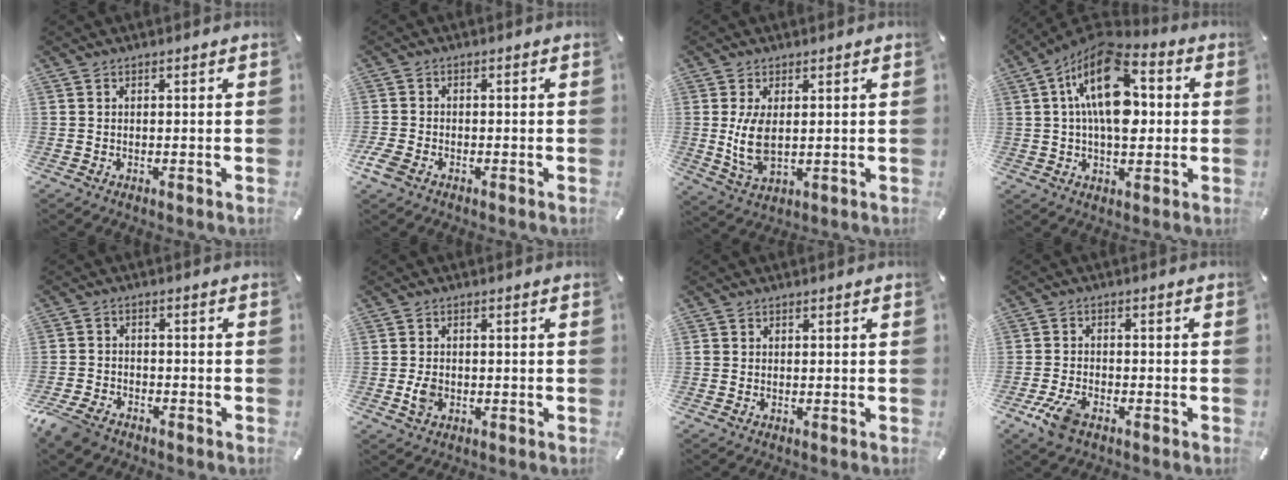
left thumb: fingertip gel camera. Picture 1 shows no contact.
{"total": 3.1, "force": [-2.0, 1.8, 1.6], "torque": [-0.045, 0.000, -0.041]}
{"total": 7.5, "force": [0.6, 3.8, 6.4], "torque": [-0.152, -0.013, 0.005]}
{"total": 18.0, "force": [3.2, 10.0, 14.6], "torque": [-0.265, -0.014, 0.048]}
{"total": 5.7, "force": [-4.5, 3.0, 1.8], "torque": [-0.056, 0.014, -0.091]}
{"total": 3.4, "force": [-0.8, 2.4, 2.2], "torque": [-0.052, -0.001, -0.016]}
{"total": 0.6, "force": [-0.2, 0.6, 0.2], "torque": [-0.005, 0.000, -0.005]}
{"total": 6.2, "force": [-3.6, 3.0, 4.0], "torque": [-0.101, 0.006, -0.071]}